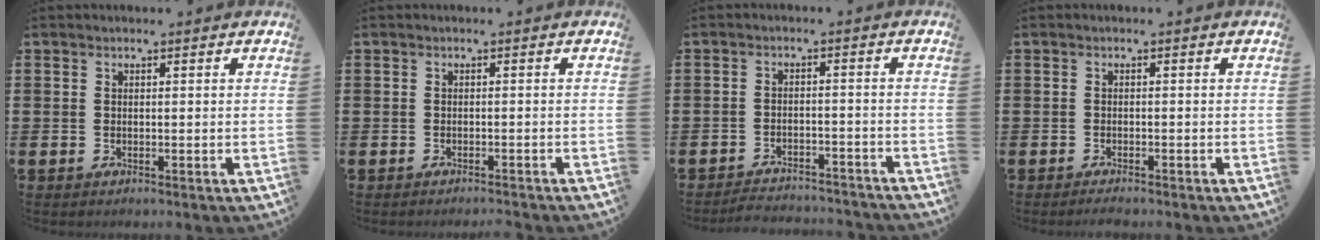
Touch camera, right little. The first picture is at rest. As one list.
[{"total": 0.8, "force": [-0.7, -0.1, 0.1], "torque": [-0.001, 0.000, -0.016]}, {"total": 2.6, "force": [-2.6, 0.1, -0.1], "torque": [-0.005, 0.004, -0.057]}, {"total": 0.9, "force": [-0.8, 0.1, 0.3], "torque": [0.000, -0.007, -0.017]}]